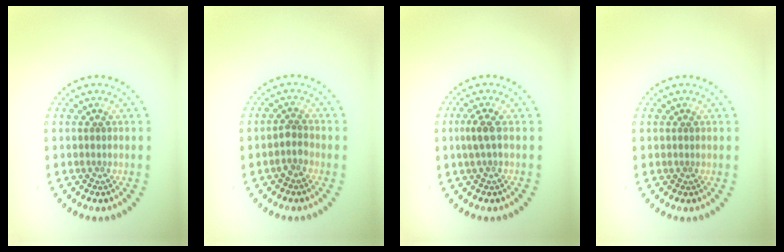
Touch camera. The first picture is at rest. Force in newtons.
{"total": 1.4, "press": 1.2, "slide": 0.7}
{"total": 1.4, "press": 1.3, "slide": 0.7}
{"total": 0.0}